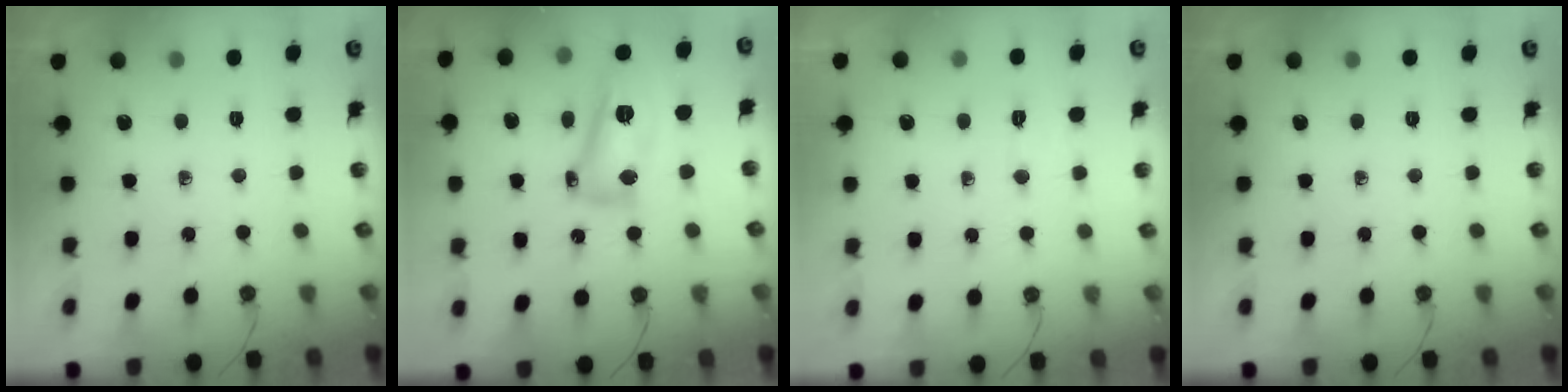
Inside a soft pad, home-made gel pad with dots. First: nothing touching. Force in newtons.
{"total": 16.2, "press": 16.1, "slide": 1.1}
{"total": 2.8, "press": 2.8, "slide": 0.4}
{"total": 0.0}